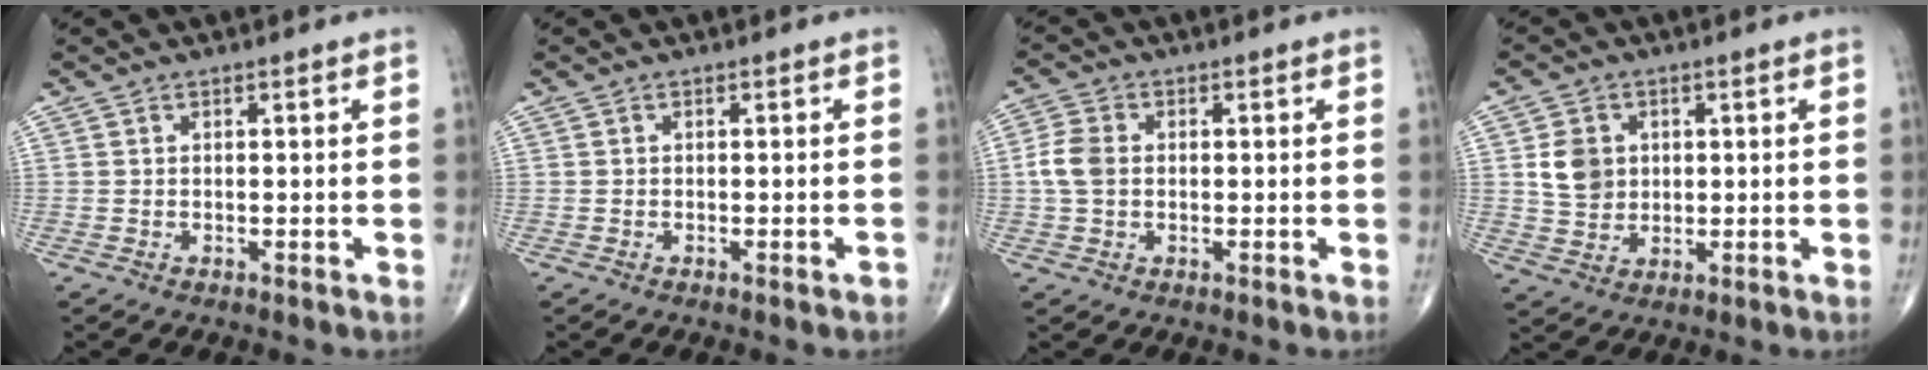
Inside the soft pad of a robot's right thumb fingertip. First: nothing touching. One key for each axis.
{"total": 1.0, "fx": -0.6, "fy": 0.1, "fz": 0.8, "tx": -0.011, "ty": -0.002, "tz": -0.010}
{"total": 5.0, "fx": 0.0, "fy": 3.6, "fz": 3.4, "tx": -0.077, "ty": 0.009, "tz": -0.005}
{"total": 6.5, "fx": 1.3, "fy": 5.4, "fz": 3.4, "tx": -0.042, "ty": -0.006, "tz": 0.028}